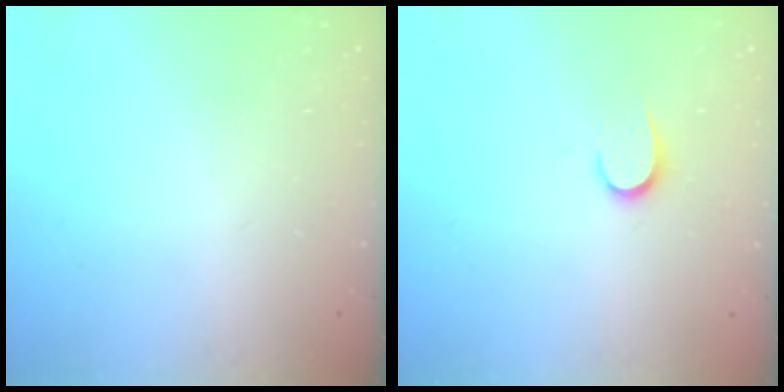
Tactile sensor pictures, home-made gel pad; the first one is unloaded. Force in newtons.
{"total": 6.2, "press": 6.2, "slide": 0.7}